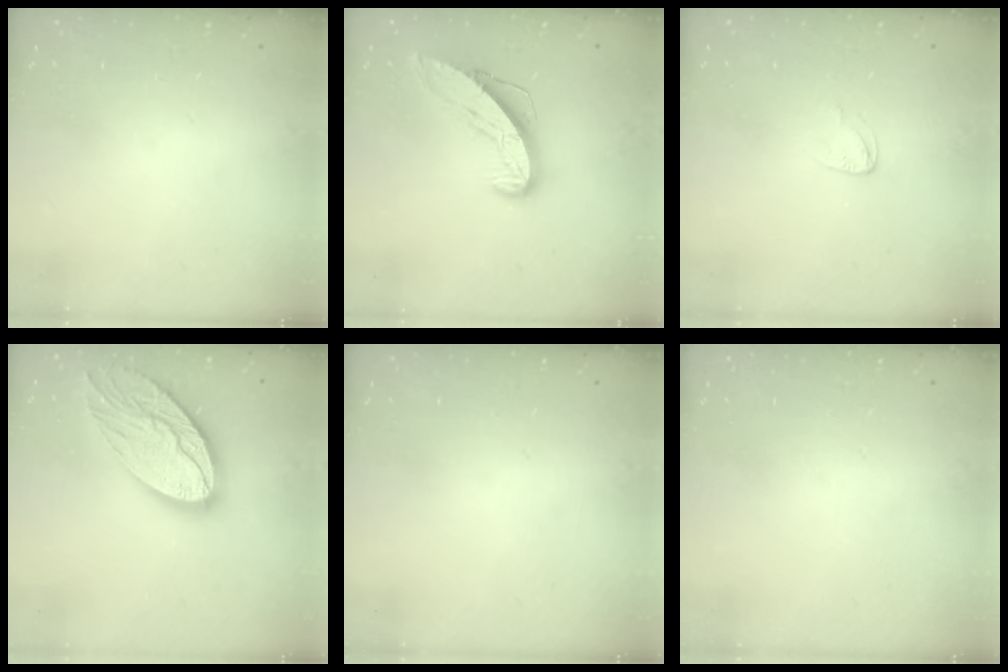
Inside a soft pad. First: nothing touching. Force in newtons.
{"total": 9.5, "press": 9.5, "slide": 0.7}
{"total": 3.6, "press": 3.6, "slide": 0.2}
{"total": 19.2, "press": 19.1, "slide": 1.8}
{"total": 0.0}
{"total": 0.0}